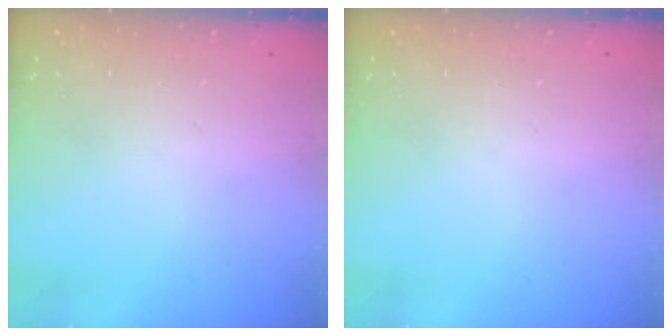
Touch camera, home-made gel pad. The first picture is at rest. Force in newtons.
{"total": 0.0}